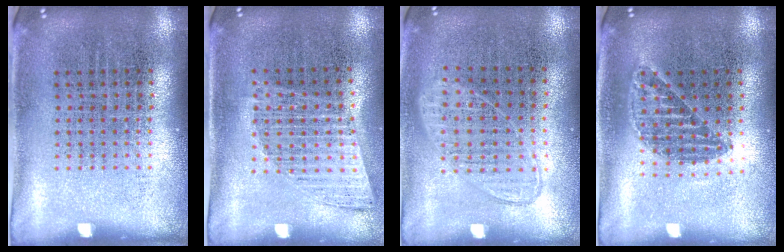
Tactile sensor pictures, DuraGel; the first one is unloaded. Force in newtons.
{"total": 1.0, "press": 1.0, "slide": 0.1}
{"total": 0.9, "press": 0.8, "slide": 0.3}
{"total": 1.1, "press": 1.0, "slide": 0.4}